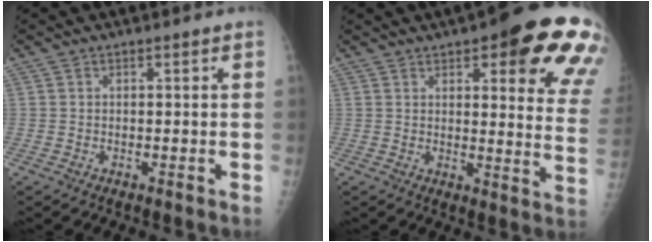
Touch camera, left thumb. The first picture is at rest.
{"total": 20.8, "force": [10.4, 6.0, 17.0], "torque": [-0.177, -0.037, 0.116]}